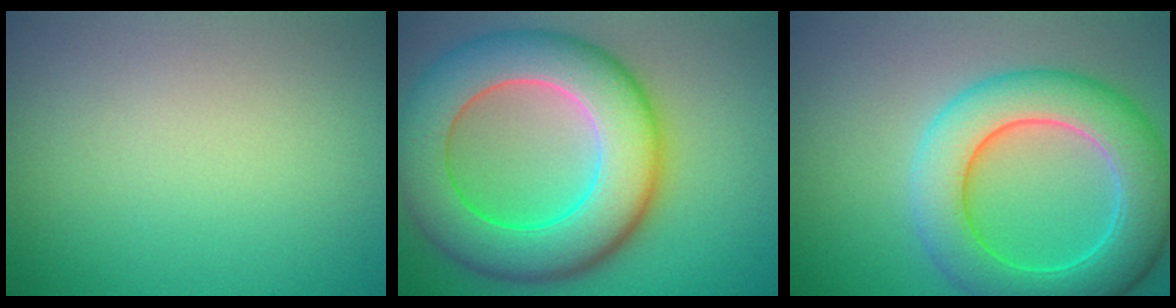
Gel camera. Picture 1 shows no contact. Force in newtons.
{"total": 11.3, "press": 11.3, "slide": 0.3}
{"total": 8.2, "press": 8.2, "slide": 0.6}